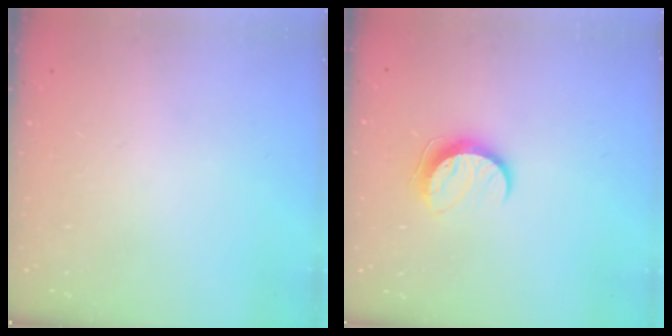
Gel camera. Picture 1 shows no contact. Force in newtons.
{"total": 9.4, "press": 9.4, "slide": 0.6}